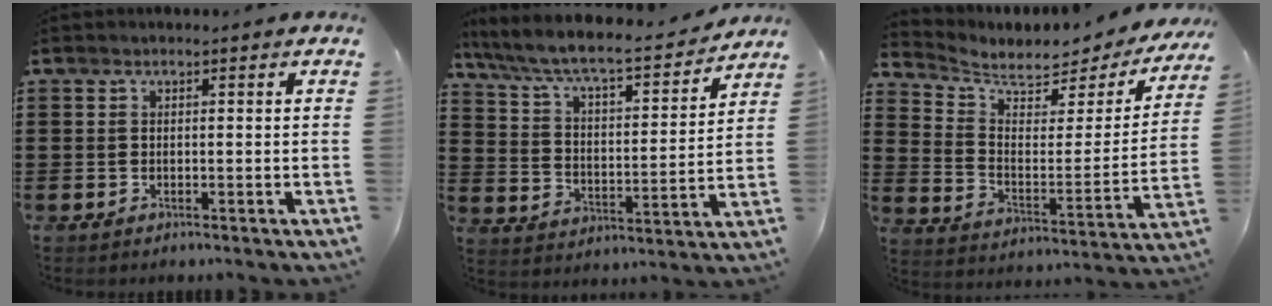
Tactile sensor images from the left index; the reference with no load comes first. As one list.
[{"total": 6.6, "force": [5.9, 0.6, 2.9], "torque": [-0.084, -0.046, 0.094]}, {"total": 4.6, "force": [3.9, 1.9, 1.6], "torque": [-0.057, -0.032, 0.063]}]